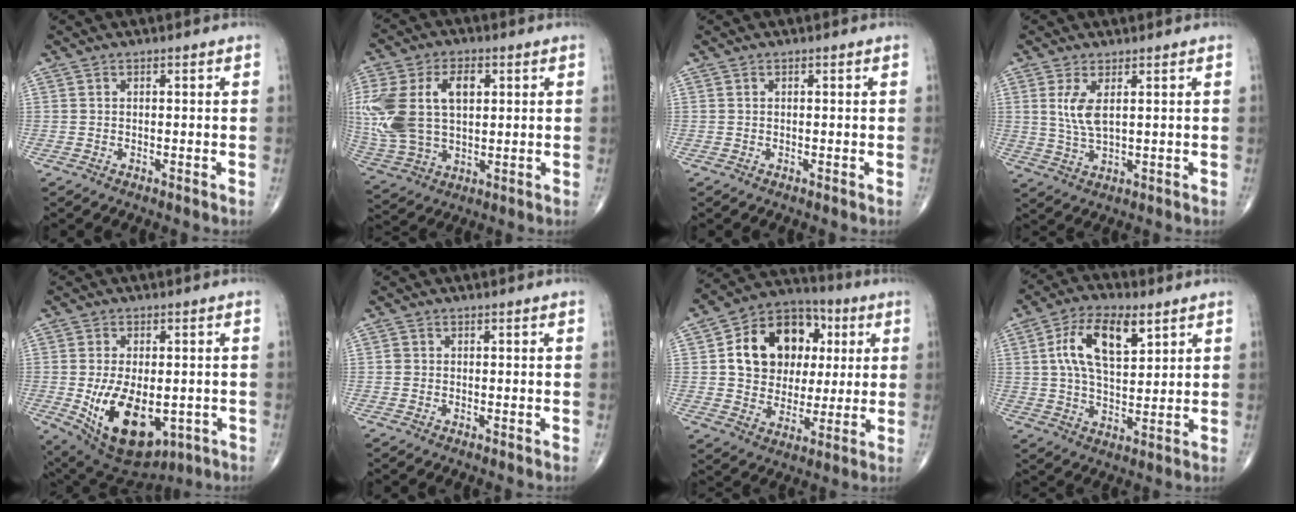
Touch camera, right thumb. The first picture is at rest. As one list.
[{"total": 19.4, "force": [3.5, 12.0, 14.8], "torque": [-0.325, 0.007, 0.072]}, {"total": 0.0}, {"total": 5.3, "force": [1.6, 2.0, 4.6], "torque": [-0.100, -0.013, 0.039]}, {"total": 16.0, "force": [-3.9, 8.9, 12.7], "torque": [-0.211, -0.011, -0.034]}, {"total": 0.9, "force": [-0.1, 0.8, 0.2], "torque": [0.000, 0.002, -0.002]}, {"total": 18.0, "force": [3.9, 14.1, 10.4], "torque": [-0.131, 0.012, 0.065]}, {"total": 12.8, "force": [4.7, 6.2, 10.2], "torque": [-0.175, -0.005, 0.084]}]